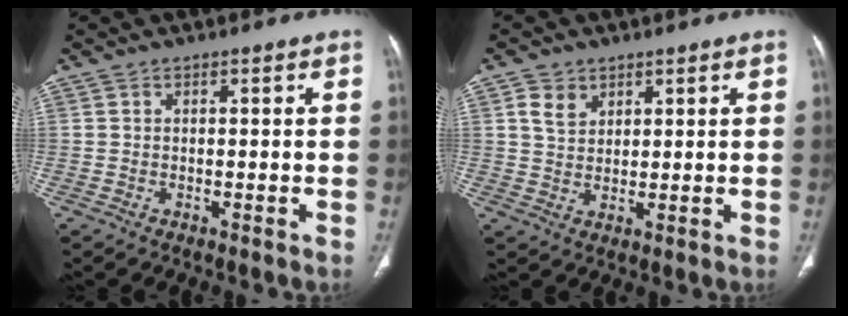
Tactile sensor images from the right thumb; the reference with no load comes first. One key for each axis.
{"total": 4.4, "fx": 2.2, "fy": 3.2, "fz": 2.1, "tx": -0.026, "ty": -0.011, "tz": 0.047}